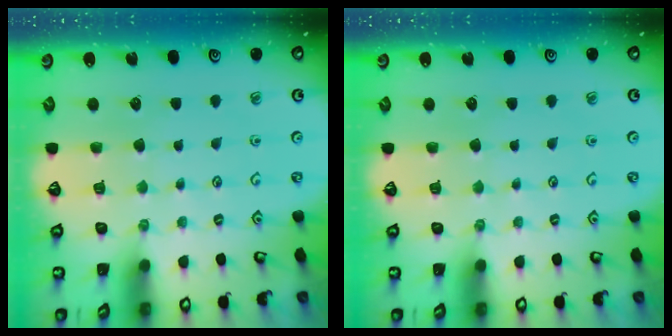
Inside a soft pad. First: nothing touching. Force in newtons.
{"total": 0.0}